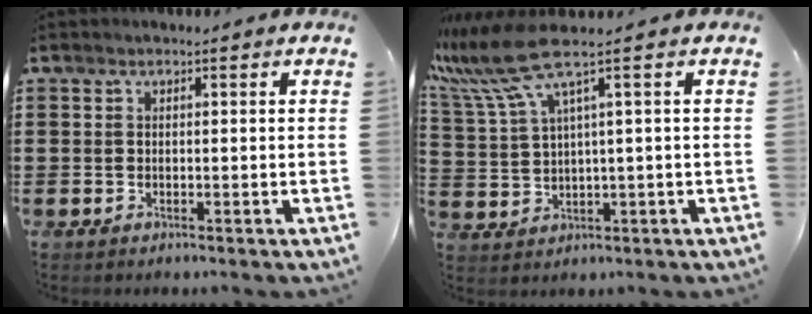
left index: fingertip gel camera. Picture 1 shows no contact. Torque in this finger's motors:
{"motor_torque": [1.03, -1.11, 0.86, 0.21]}